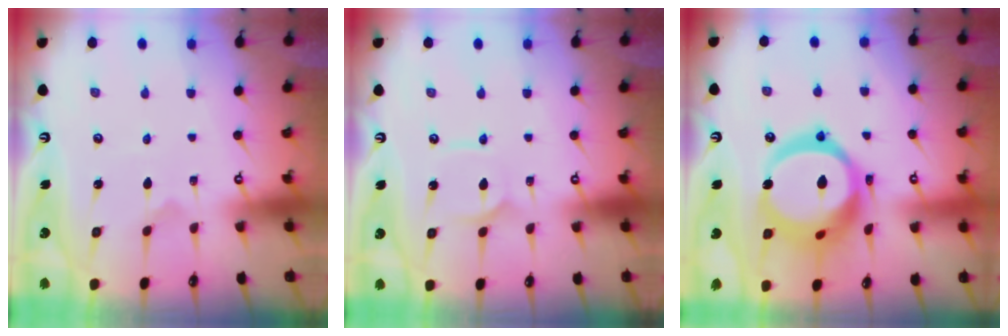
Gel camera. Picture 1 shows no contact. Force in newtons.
{"total": 2.5, "press": 2.5, "slide": 0.1}
{"total": 23.1, "press": 22.9, "slide": 2.6}